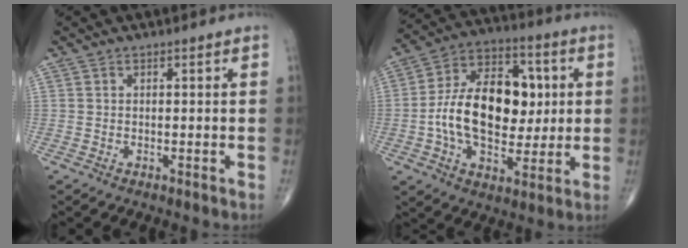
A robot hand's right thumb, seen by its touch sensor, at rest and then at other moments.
{"total": 20.2, "force": [0.6, 12.5, 15.9], "torque": [-0.237, 0.022, 0.010]}